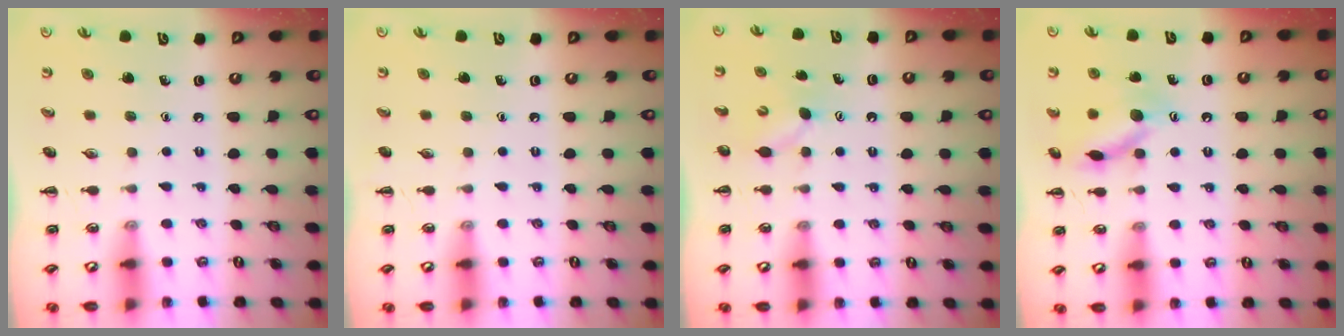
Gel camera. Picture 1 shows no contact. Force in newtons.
{"total": 0.0}
{"total": 4.7, "press": 4.6, "slide": 1.1}
{"total": 13.2, "press": 13.2, "slide": 1.1}